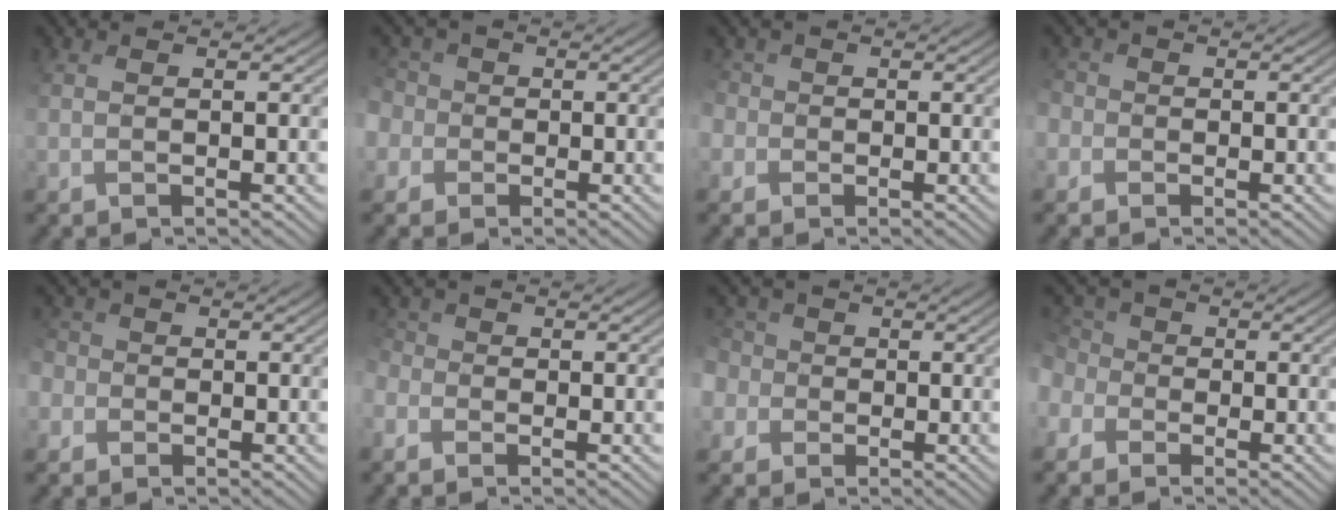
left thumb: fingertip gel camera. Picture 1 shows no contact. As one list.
[{"total": 5.4, "force": [-0.5, 5.2, 1.3], "torque": [-0.060, 0.007, -0.040]}, {"total": 2.3, "force": [-0.9, 2.1, -0.3], "torque": [-0.001, -0.002, -0.026]}, {"total": 2.3, "force": [-1.1, 2.0, -0.2], "torque": [0.002, 0.000, -0.033]}, {"total": 2.7, "force": [-1.3, 2.4, -0.1], "torque": [-0.005, 0.001, -0.041]}, {"total": 2.6, "force": [-2.0, 1.7, 0.3], "torque": [-0.017, -0.009, -0.044]}, {"total": 5.3, "force": [-0.6, 5.1, 1.4], "torque": [-0.060, 0.006, -0.040]}, {"total": 4.3, "force": [-1.8, 3.6, 1.5], "torque": [-0.058, -0.003, -0.038]}]